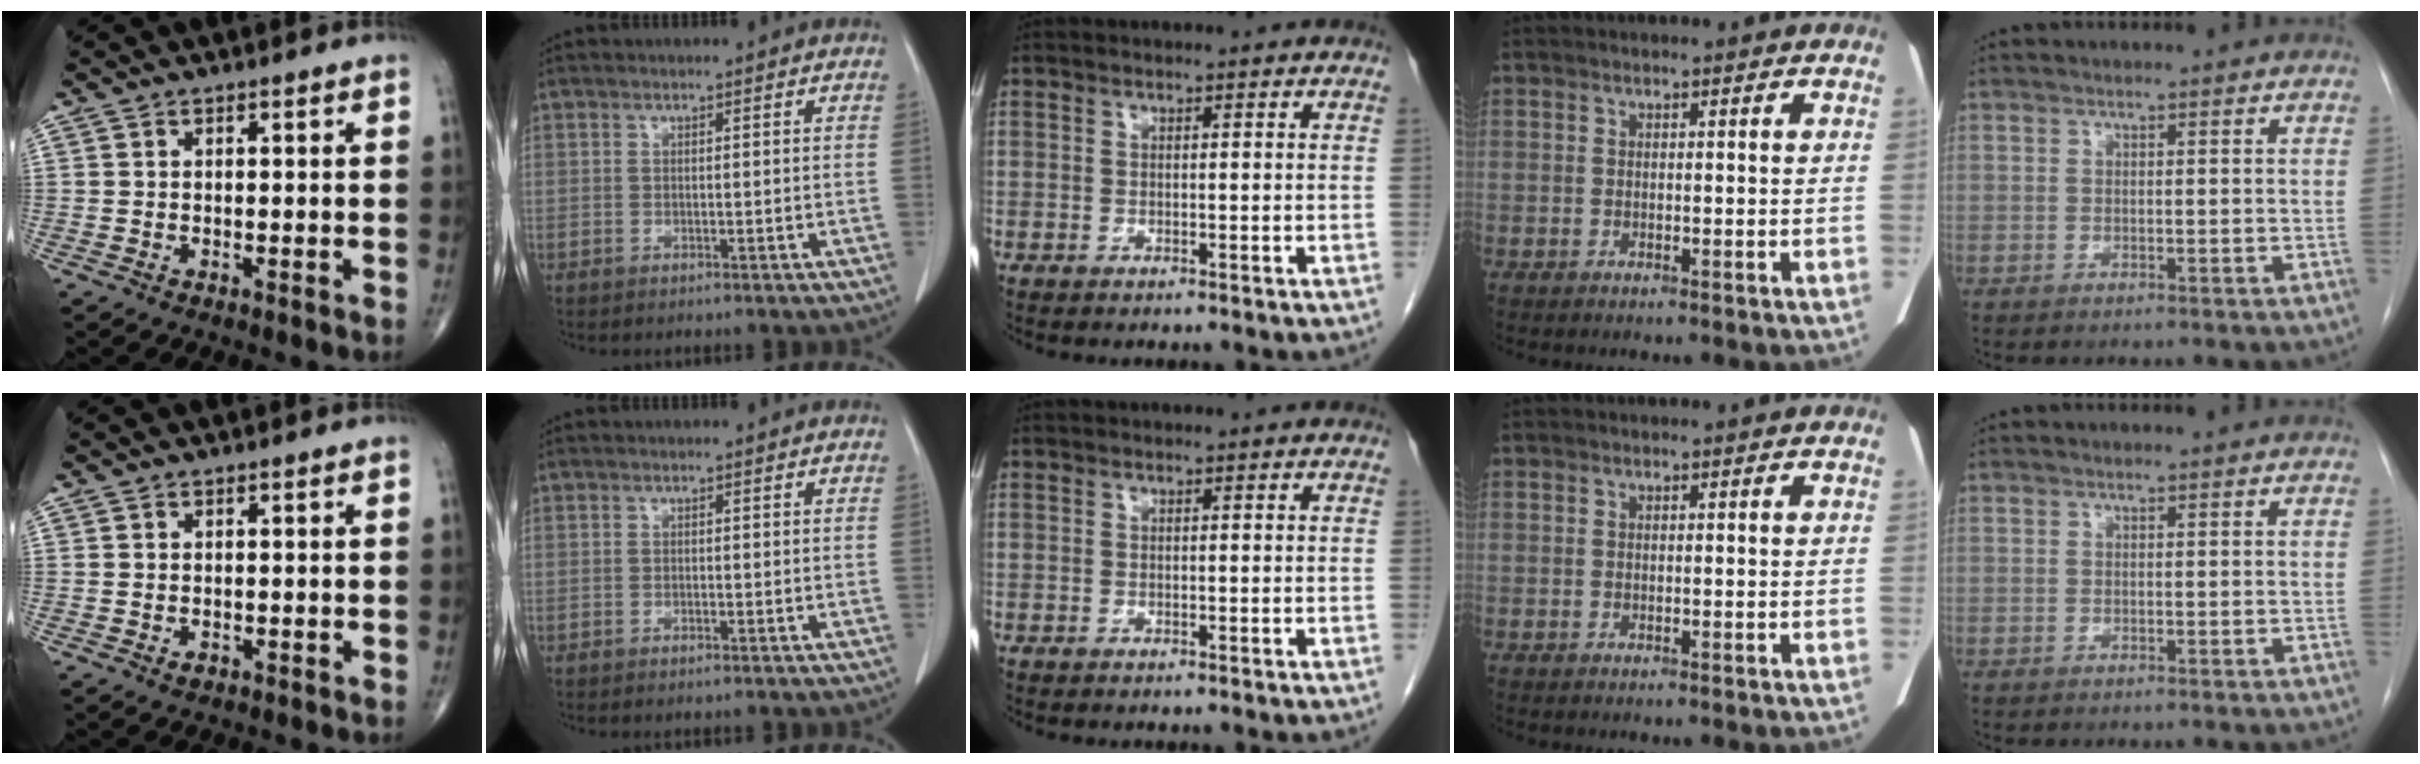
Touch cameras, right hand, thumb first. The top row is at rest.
{"thumb": {"total": 1.1, "force": [-0.4, 0.8, 0.7], "torque": [-0.007, 0.003, -0.003]}, "index": {"total": 0.7, "force": [-0.5, 0.2, 0.4], "torque": [-0.010, -0.002, -0.006]}}